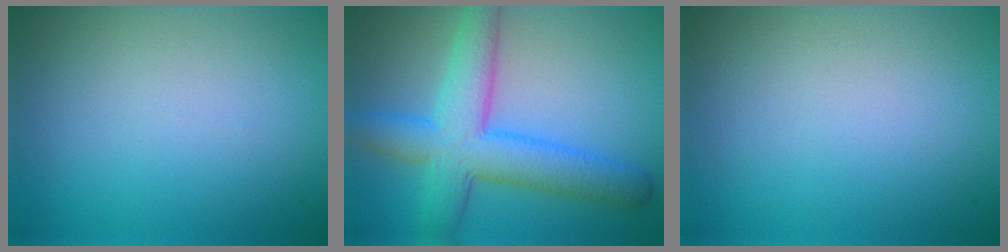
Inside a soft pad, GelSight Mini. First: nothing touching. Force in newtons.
{"total": 7.4, "press": 7.4, "slide": 0.3}
{"total": 0.0}